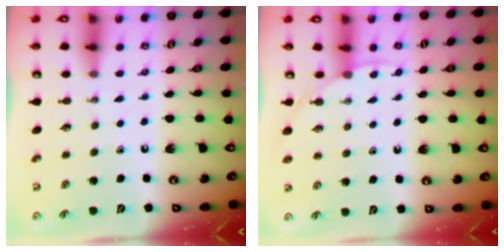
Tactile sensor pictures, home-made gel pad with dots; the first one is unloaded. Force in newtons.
{"total": 3.1, "press": 3.1, "slide": 0.4}